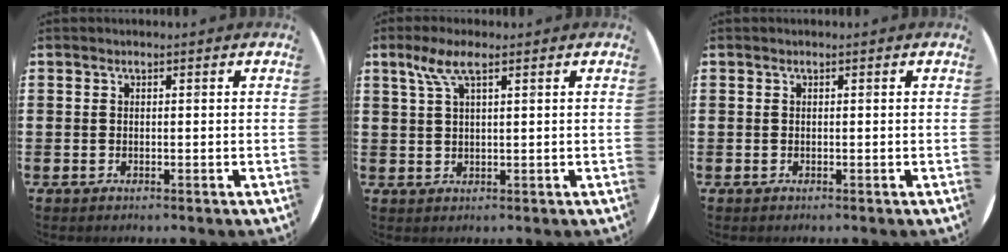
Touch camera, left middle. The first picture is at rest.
{"total": 4.2, "force": [2.4, 1.0, 3.4], "torque": [-0.072, 0.008, 0.040]}
{"total": 0.0}